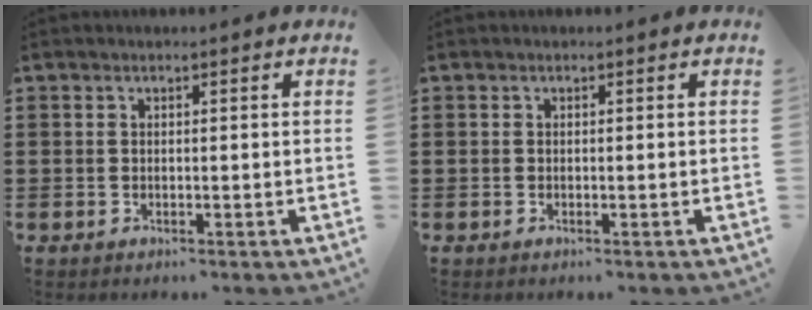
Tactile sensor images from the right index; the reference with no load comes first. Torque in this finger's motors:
{"motor_torque": [0.17, 0.13, 0.00, 0.00]}